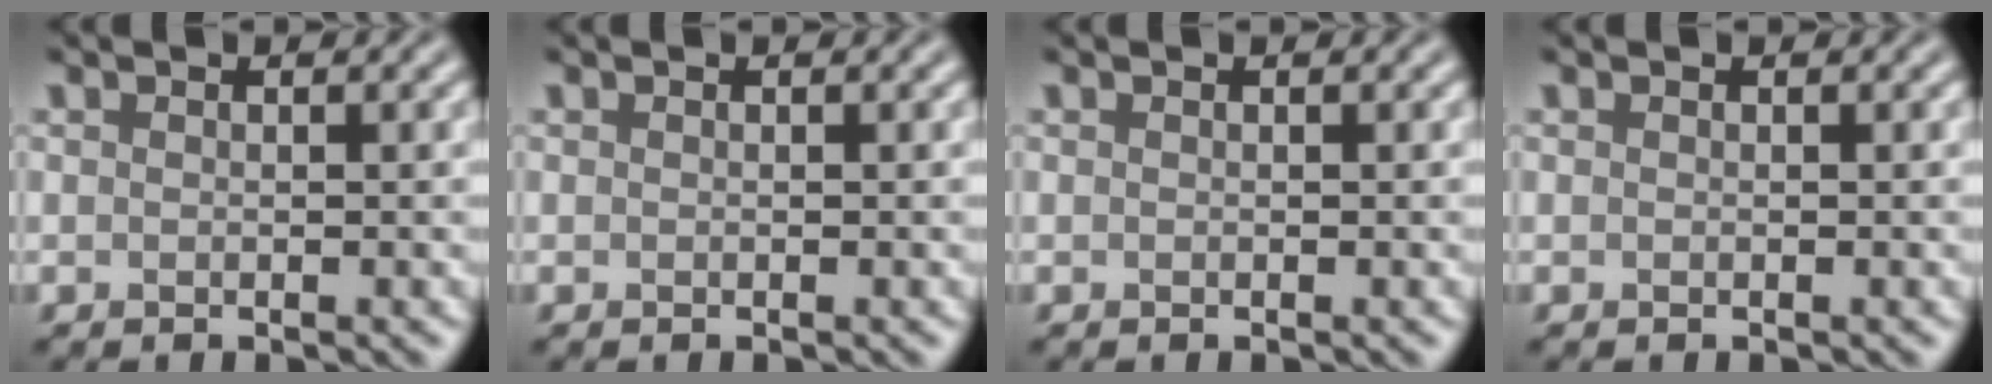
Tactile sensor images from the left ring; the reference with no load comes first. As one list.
[{"total": 0.0}, {"total": 0.0}, {"total": 0.0}]